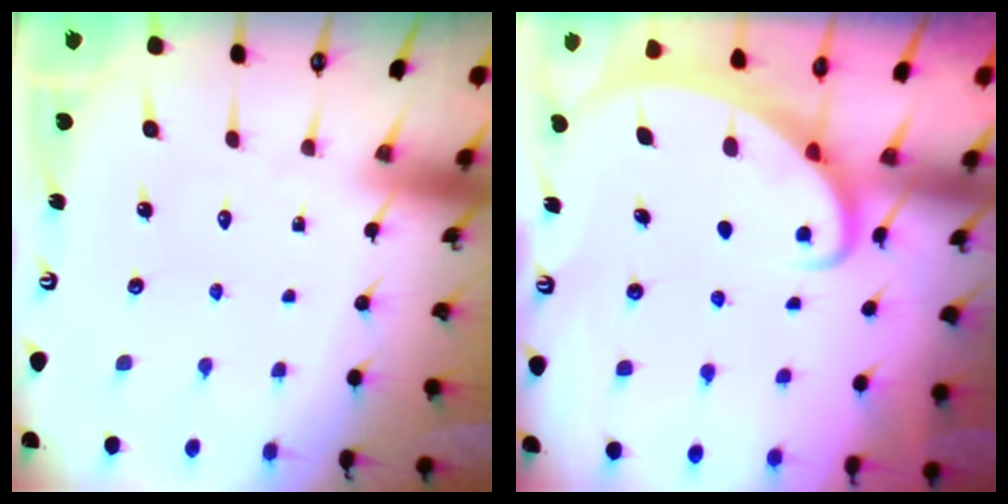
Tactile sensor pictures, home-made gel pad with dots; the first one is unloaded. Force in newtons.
{"total": 2.1, "press": 2.1, "slide": 0.3}